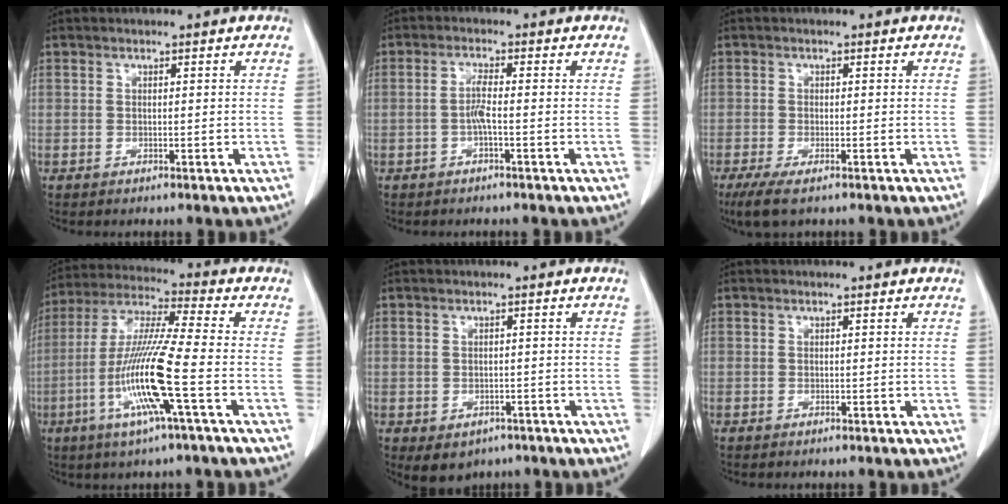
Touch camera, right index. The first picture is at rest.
{"total": 2.4, "force": [-0.8, 0.1, 2.3], "torque": [-0.048, 0.002, -0.016]}
{"total": 3.8, "force": [-2.4, 0.8, 2.8], "torque": [-0.056, -0.010, -0.042]}
{"total": 13.7, "force": [-4.4, -0.5, 13.0], "torque": [-0.268, -0.010, -0.091]}
{"total": 4.1, "force": [-2.1, 3.2, 1.4], "torque": [-0.015, 0.000, -0.019]}
{"total": 0.0}